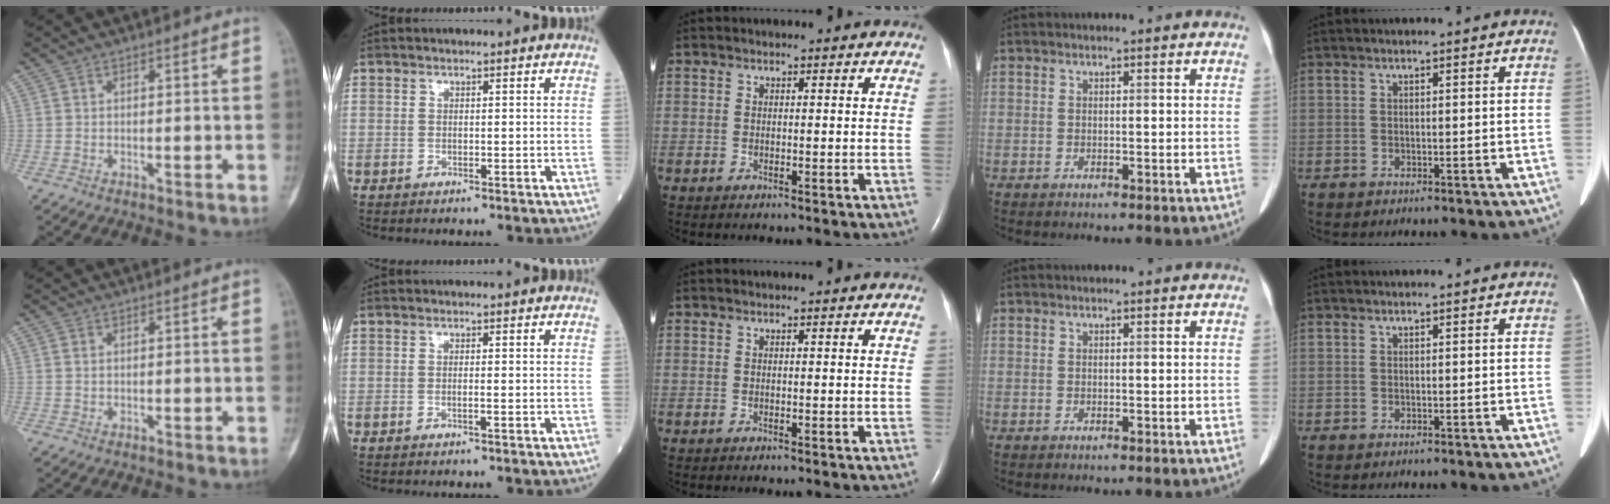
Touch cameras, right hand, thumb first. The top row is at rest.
{"thumb": {"total": 0.7, "force": [0.2, 0.5, 0.5], "torque": [-0.012, 0.001, 0.005]}, "index": {"total": 0.7, "force": [-0.3, -0.1, 0.6], "torque": [-0.012, 0.001, -0.005]}}